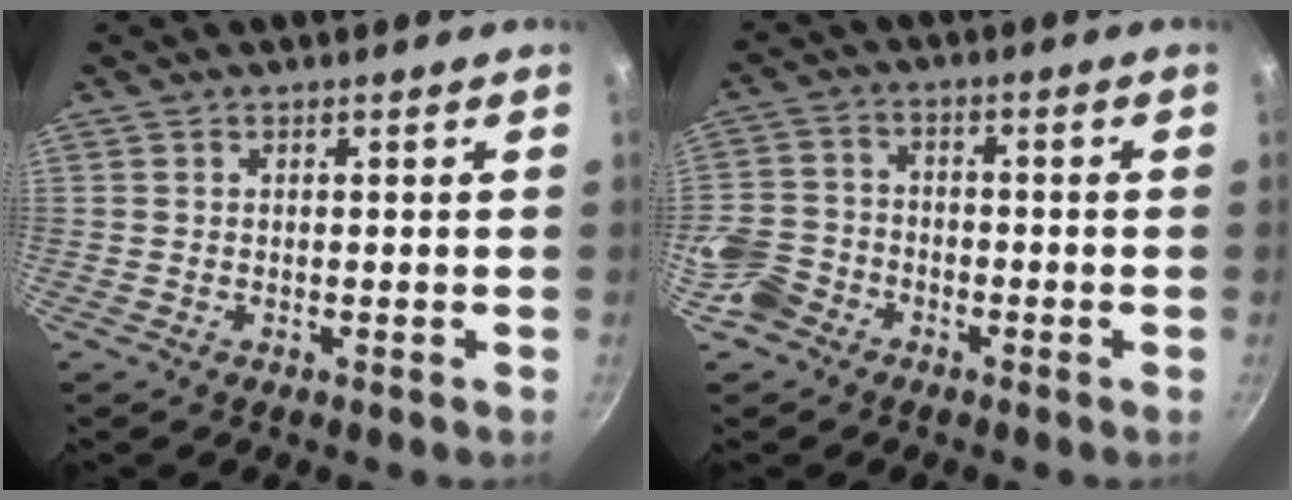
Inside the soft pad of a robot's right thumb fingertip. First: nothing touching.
{"total": 6.8, "force": [-3.9, 5.2, 2.0], "torque": [-0.016, 0.042, -0.081]}